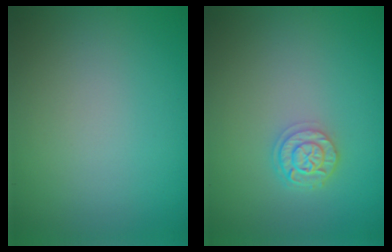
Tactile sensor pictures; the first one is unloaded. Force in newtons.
{"total": 2.5, "press": 2.0, "slide": 1.4}